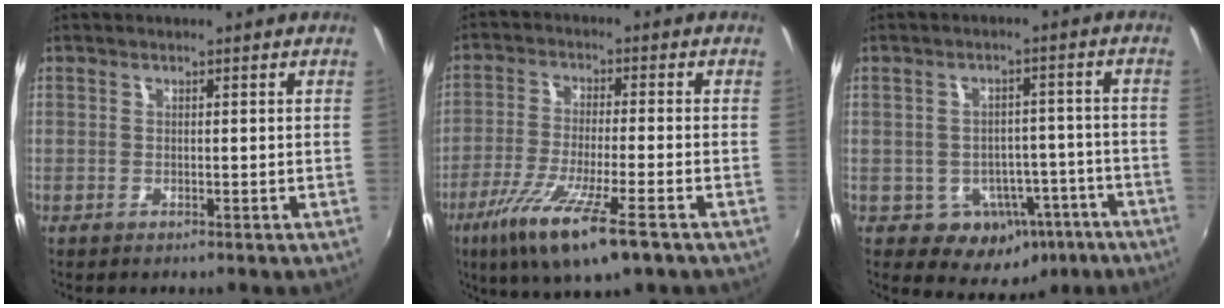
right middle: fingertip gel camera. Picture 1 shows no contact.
{"total": 13.0, "force": [-7.2, 1.5, 10.8], "torque": [-0.220, -0.041, -0.131]}
{"total": 9.7, "force": [-4.6, 7.7, 3.7], "torque": [-0.063, 0.032, -0.030]}